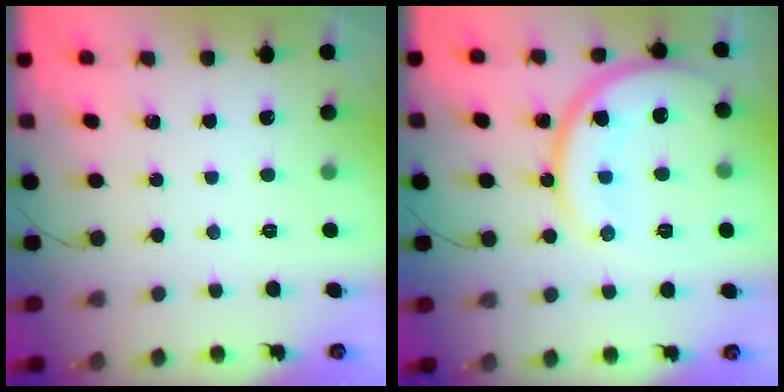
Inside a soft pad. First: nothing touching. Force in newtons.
{"total": 15.5, "press": 15.5, "slide": 1.3}